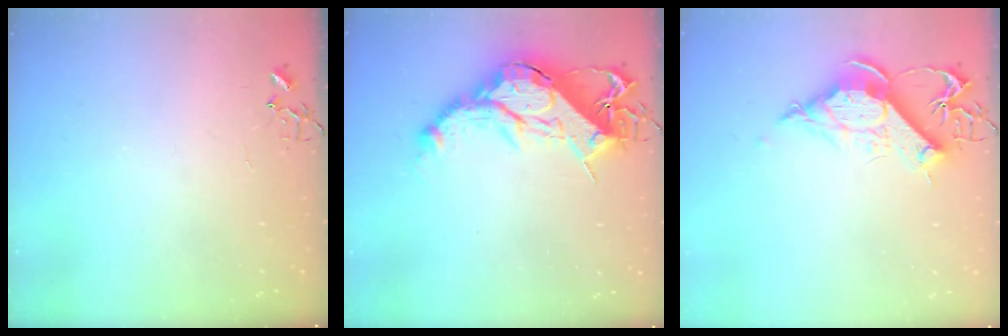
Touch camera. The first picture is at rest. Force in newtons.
{"total": 19.8, "press": 19.8, "slide": 1.2}
{"total": 12.5, "press": 12.4, "slide": 1.5}